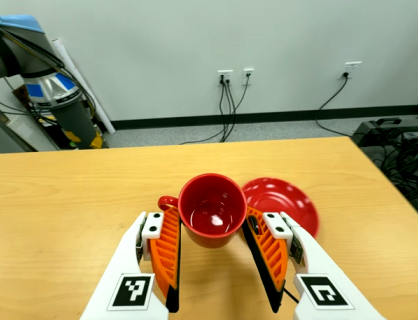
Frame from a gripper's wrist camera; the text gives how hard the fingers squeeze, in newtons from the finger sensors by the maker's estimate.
{"total": 2.7, "left": 2.3, "right": 3.0}